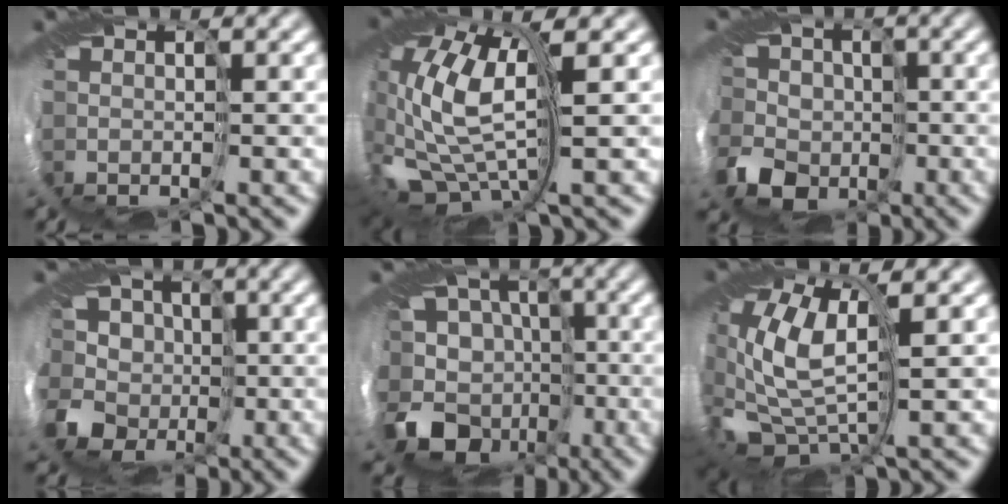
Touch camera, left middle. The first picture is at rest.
{"total": 10.3, "force": [-0.6, 5.2, 8.9], "torque": [-0.214, -0.023, -0.018]}
{"total": 8.9, "force": [-2.6, 7.9, 3.0], "torque": [-0.078, 0.004, -0.087]}
{"total": 9.4, "force": [-0.6, 8.4, 4.2], "torque": [-0.101, 0.025, -0.061]}
{"total": 9.4, "force": [-4.6, 7.1, 3.9], "torque": [-0.084, 0.000, -0.080]}
{"total": 9.4, "force": [-0.6, 5.3, 7.7], "torque": [-0.195, -0.019, -0.014]}